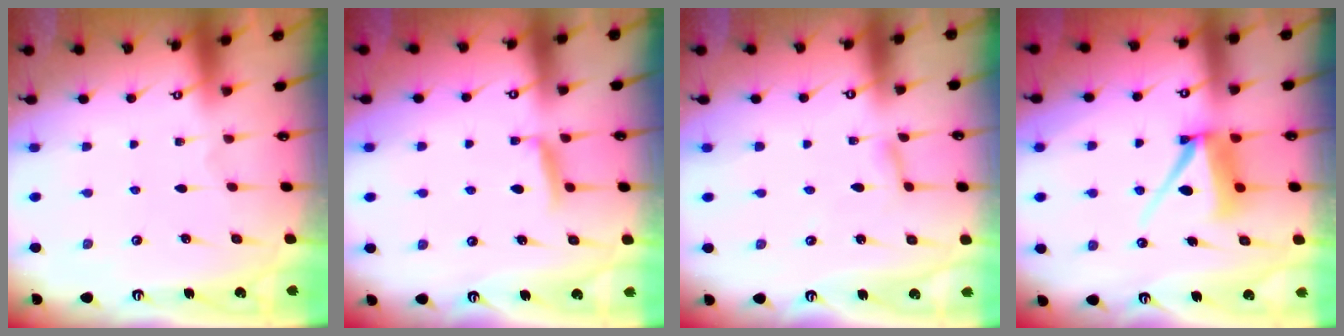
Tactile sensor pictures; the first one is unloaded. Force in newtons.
{"total": 5.9, "press": 5.8, "slide": 0.8}
{"total": 2.5, "press": 2.5, "slide": 0.4}
{"total": 9.3, "press": 9.3, "slide": 1.0}